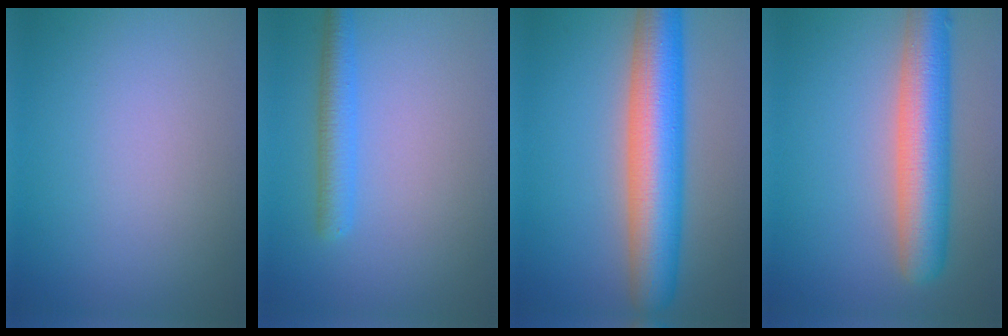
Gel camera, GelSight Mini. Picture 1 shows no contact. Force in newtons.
{"total": 2.9, "press": 2.9, "slide": 0.2}
{"total": 9.6, "press": 9.6, "slide": 0.3}
{"total": 7.6, "press": 7.6, "slide": 0.4}